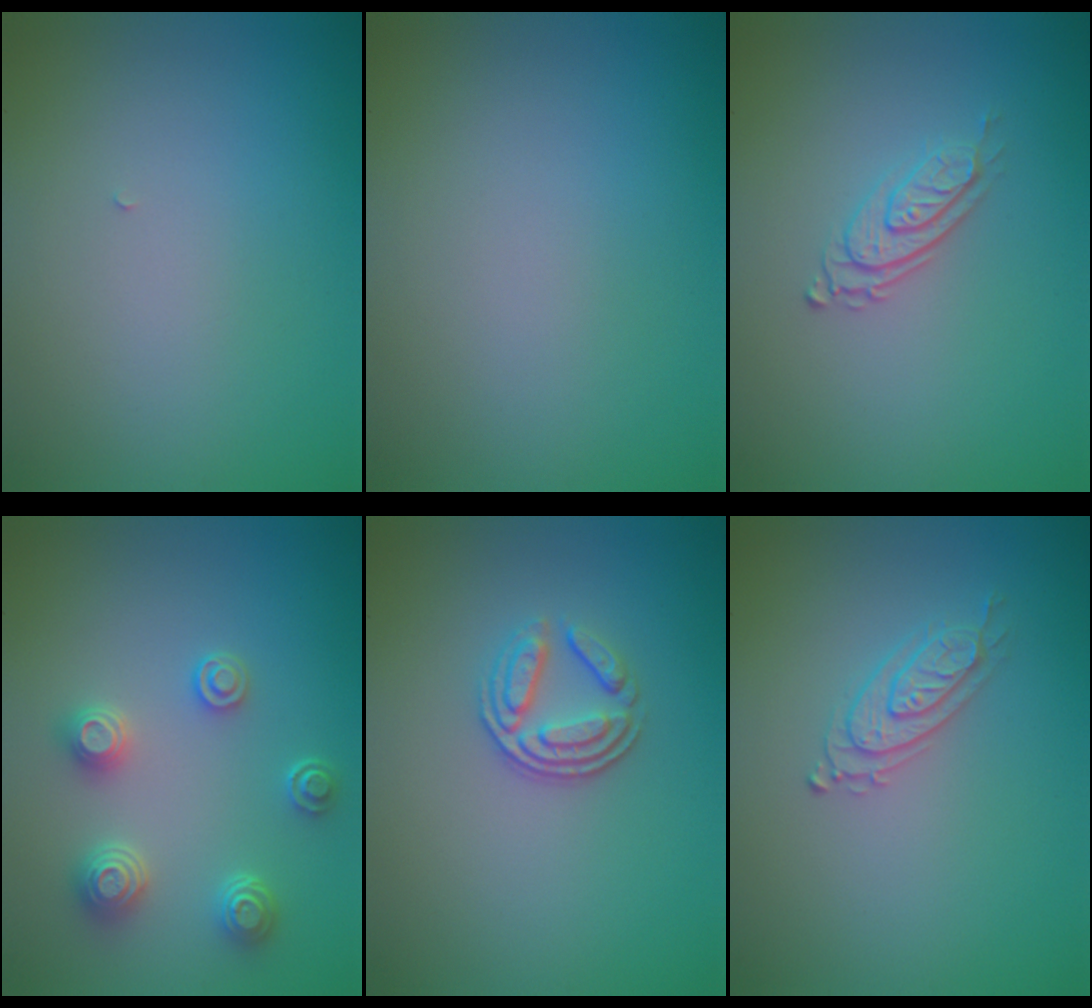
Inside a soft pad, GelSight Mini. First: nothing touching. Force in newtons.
{"total": 0.0}
{"total": 2.8, "press": 2.0, "slide": 2.0}
{"total": 3.3, "press": 3.1, "slide": 1.3}
{"total": 3.4, "press": 2.5, "slide": 2.3}
{"total": 2.2, "press": 2.1, "slide": 0.6}